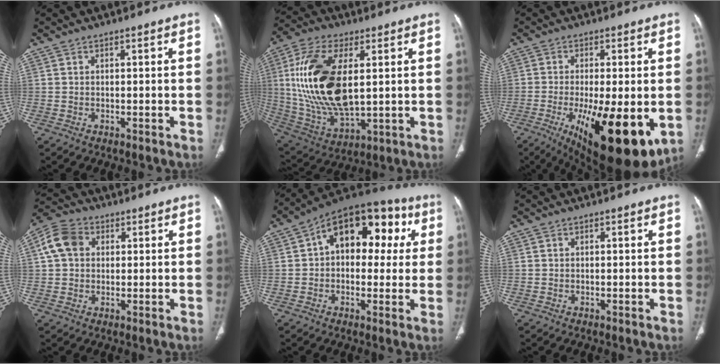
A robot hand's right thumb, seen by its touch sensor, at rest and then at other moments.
{"total": 21.7, "force": [3.2, 10.8, 18.6], "torque": [-0.379, -0.017, 0.067]}
{"total": 19.9, "force": [-5.9, 6.6, 17.9], "torque": [-0.243, -0.030, -0.068]}
{"total": 7.7, "force": [1.8, 6.1, 4.5], "torque": [-0.081, 0.015, 0.026]}
{"total": 18.1, "force": [4.1, 11.3, 13.5], "torque": [-0.135, 0.039, 0.048]}
{"total": 0.0}